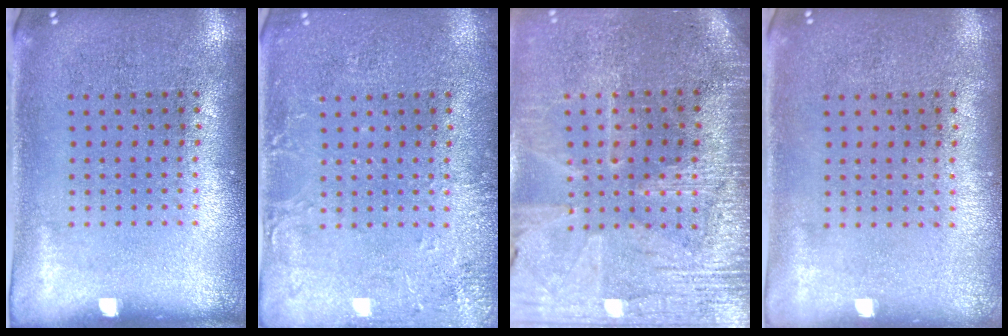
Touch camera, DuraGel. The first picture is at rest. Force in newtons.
{"total": 2.5, "press": 2.5, "slide": 0.3}
{"total": 3.5, "press": 3.2, "slide": 1.4}
{"total": 0.0}